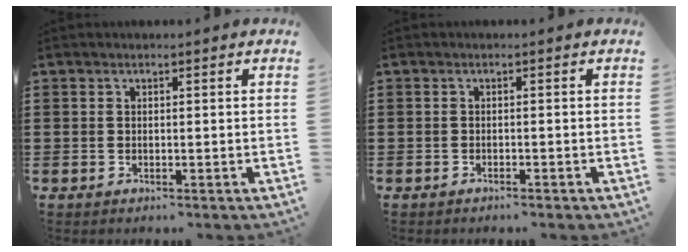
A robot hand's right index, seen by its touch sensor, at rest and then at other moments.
{"total": 0.6, "force": [-0.5, 0.0, 0.3], "torque": [-0.008, -0.002, -0.011]}